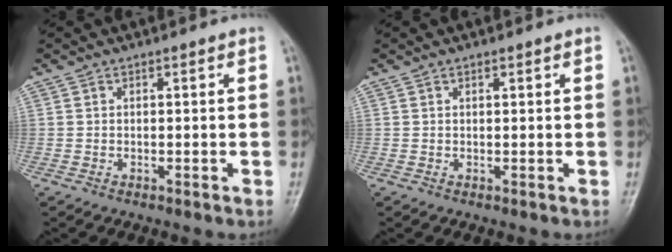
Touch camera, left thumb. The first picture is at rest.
{"total": 0.6, "force": [0.4, 0.2, 0.4], "torque": [-0.005, -0.002, 0.006]}